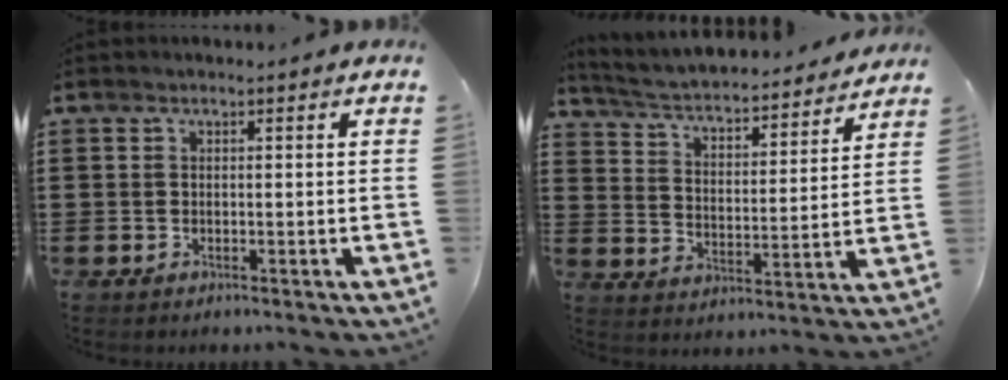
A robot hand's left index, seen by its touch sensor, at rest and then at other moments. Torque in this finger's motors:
{"motor_torque": [2.14, 0.00, 0.33, 0.13]}